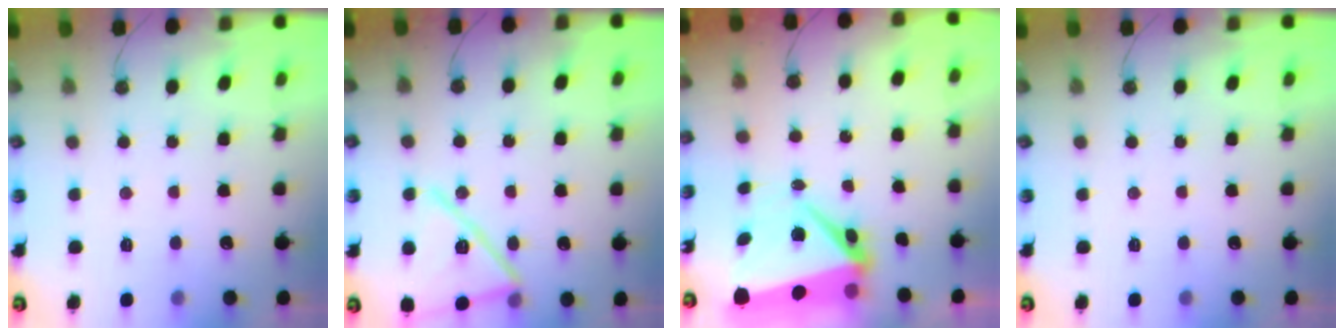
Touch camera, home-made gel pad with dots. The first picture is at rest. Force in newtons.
{"total": 17.1, "press": 15.3, "slide": 7.5}
{"total": 11.2, "press": 7.8, "slide": 8.0}
{"total": 0.0}